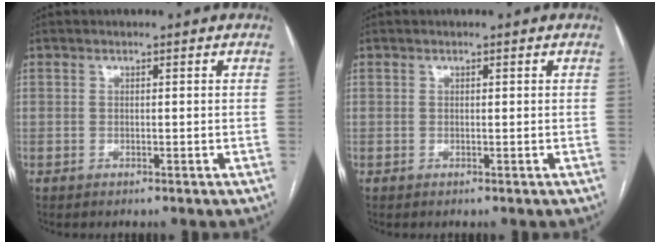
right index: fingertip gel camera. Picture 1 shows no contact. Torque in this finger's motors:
{"motor_torque": [0.03, 0.11, -0.02, 0.00]}